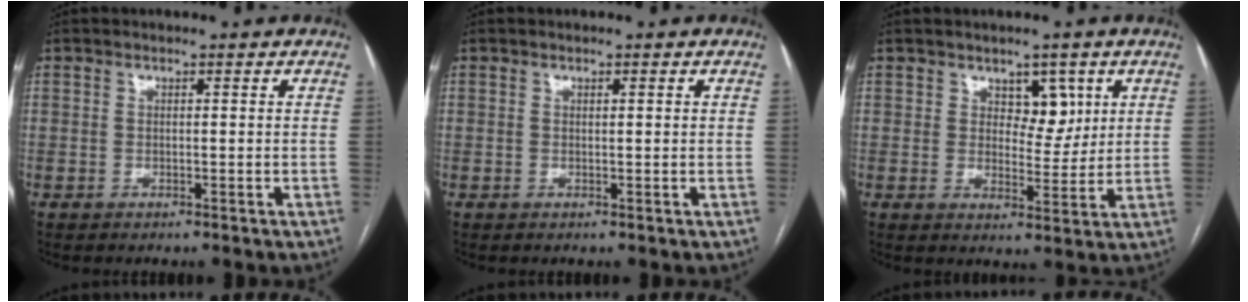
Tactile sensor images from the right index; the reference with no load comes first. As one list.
[{"total": 0.5, "force": [0.2, 0.0, 0.5], "torque": [-0.009, 0.001, 0.003]}, {"total": 5.0, "force": [2.3, 3.0, 3.3], "torque": [-0.039, 0.002, 0.038]}]